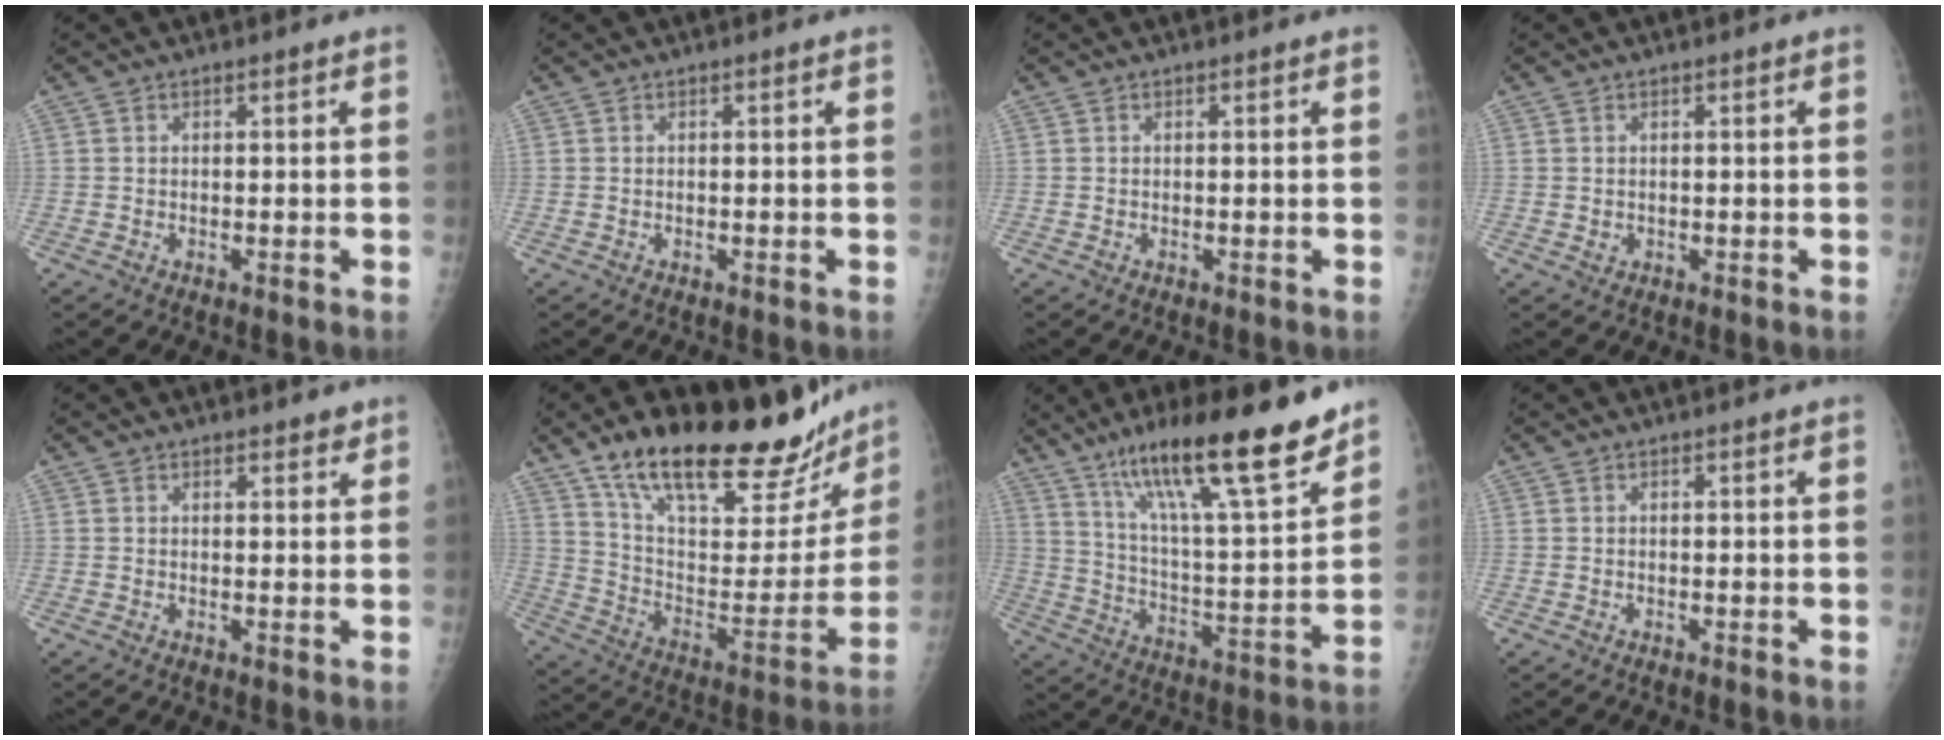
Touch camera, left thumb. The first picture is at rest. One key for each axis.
{"total": 0.0}
{"total": 0.0}
{"total": 0.8, "fx": 0.1, "fy": 0.7, "fz": 0.3, "tx": 0.001, "ty": 0.001, "tz": 0.003}
{"total": 1.9, "fx": 1.5, "fy": 0.9, "fz": 0.7, "tx": 0.006, "ty": -0.008, "tz": 0.016}
{"total": 30.3, "fx": 22.4, "fy": 10.2, "fz": 17.6, "tx": -0.236, "ty": -0.076, "tz": 0.347}
{"total": 23.7, "fx": 16.2, "fy": 4.0, "fz": 16.8, "tx": -0.256, "ty": -0.069, "tz": 0.271}
{"total": 0.0}